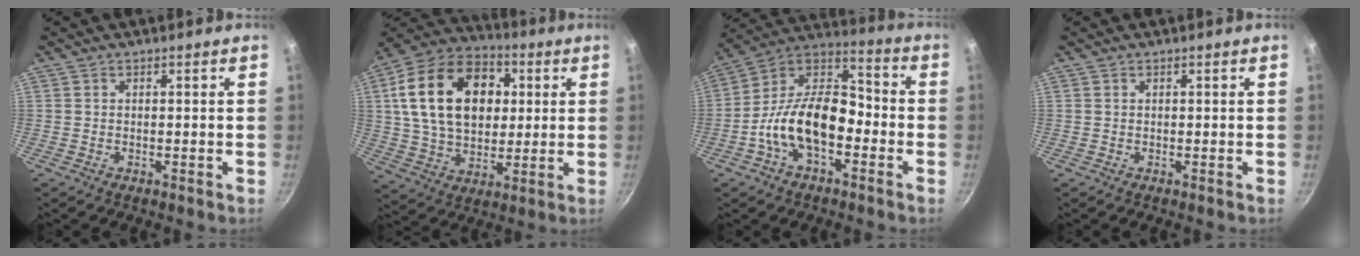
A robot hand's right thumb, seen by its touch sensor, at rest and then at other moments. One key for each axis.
{"total": 23.2, "fx": 4.7, "fy": 15.9, "fz": 16.2, "tx": -0.256, "ty": 0.013, "tz": 0.074}
{"total": 16.9, "fx": -5.0, "fy": 9.7, "fz": 12.9, "tx": -0.197, "ty": 0.060, "tz": -0.110}
{"total": 0.0}